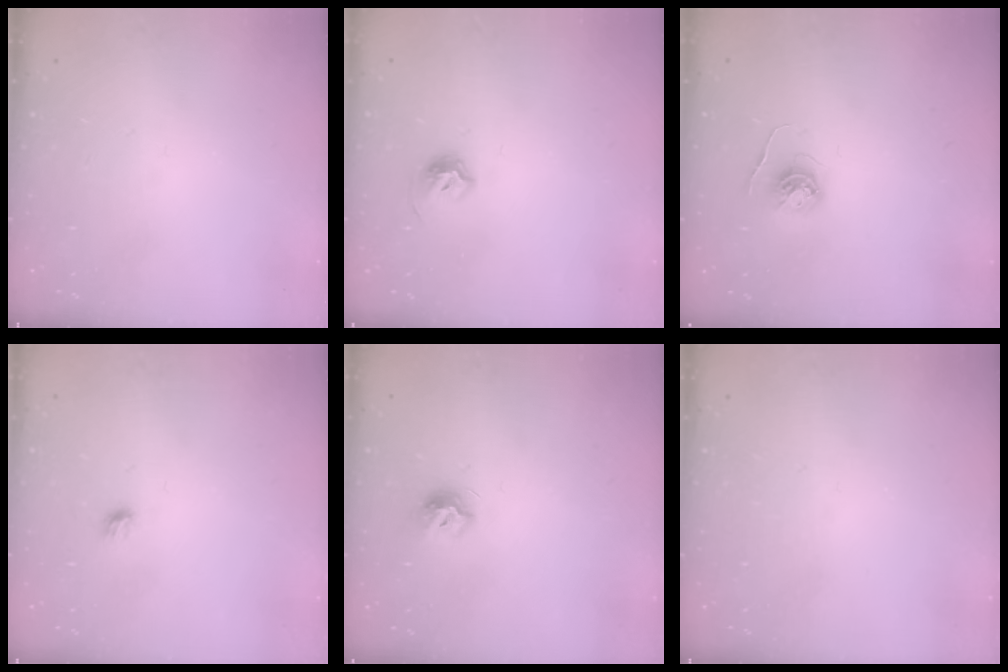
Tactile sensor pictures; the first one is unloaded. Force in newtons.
{"total": 6.0, "press": 5.9, "slide": 1.1}
{"total": 4.8, "press": 4.7, "slide": 0.5}
{"total": 3.7, "press": 3.6, "slide": 0.8}
{"total": 8.2, "press": 8.2, "slide": 0.7}
{"total": 0.0}